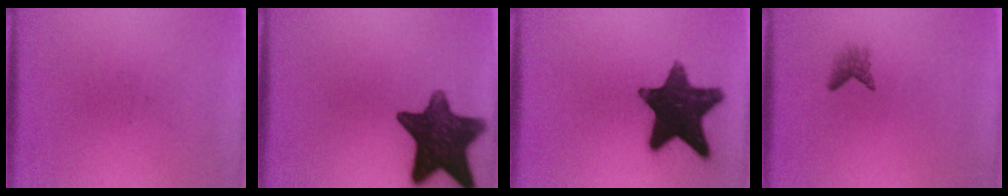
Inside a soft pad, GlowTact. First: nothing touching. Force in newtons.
{"total": 14.3}
{"total": 15.5}
{"total": 1.6}